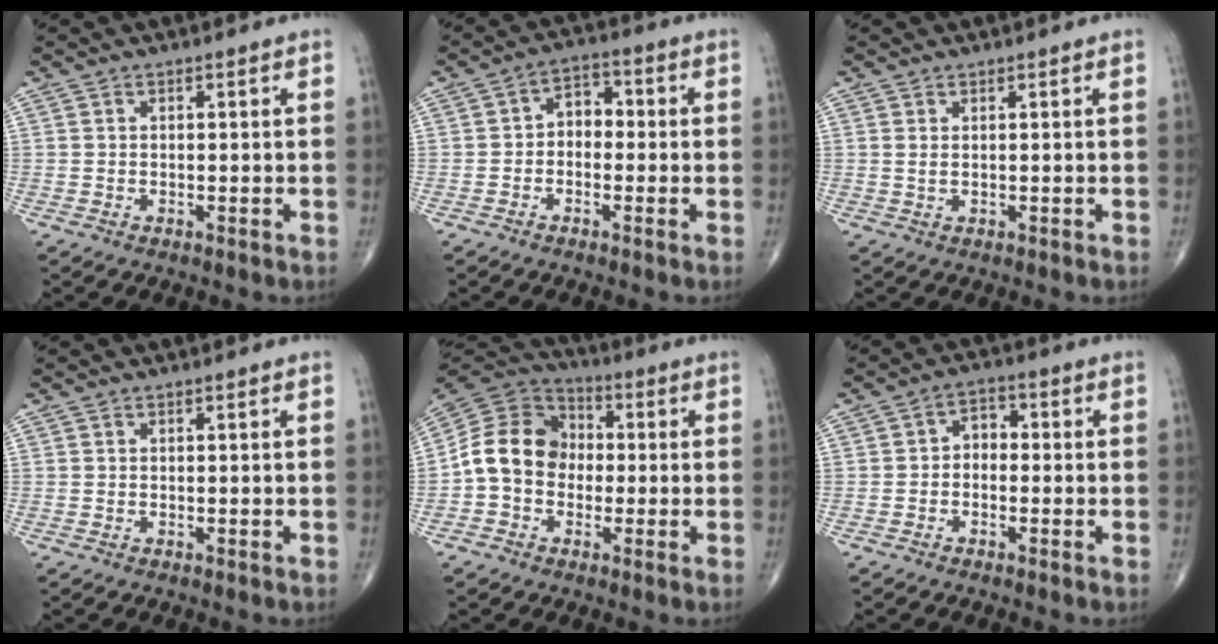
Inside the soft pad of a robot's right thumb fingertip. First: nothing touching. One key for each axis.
{"total": 5.1, "fx": -0.6, "fy": 3.8, "fz": 3.4, "tx": -0.029, "ty": 0.024, "tz": -0.024}
{"total": 1.0, "fx": 0.4, "fy": 0.4, "fz": 0.8, "tx": -0.018, "ty": 0.001, "tz": 0.011}
{"total": 0.0}
{"total": 12.3, "fx": -1.2, "fy": 10.1, "fz": 6.8, "tx": -0.110, "ty": 0.039, "tz": -0.036}
{"total": 3.9, "fx": -0.5, "fy": 2.9, "fz": 2.5, "tx": -0.019, "ty": 0.019, "tz": -0.023}